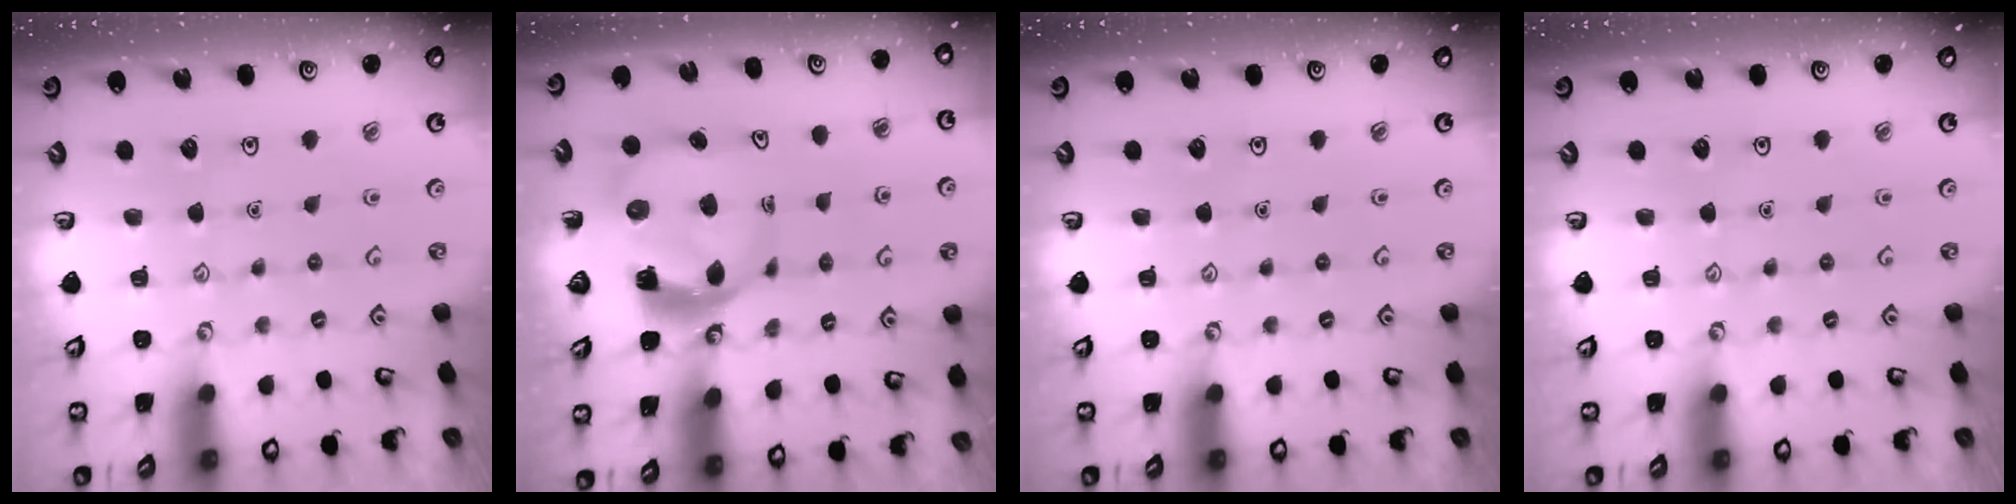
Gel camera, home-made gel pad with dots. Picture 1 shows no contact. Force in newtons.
{"total": 6.8, "press": 6.7, "slide": 1.2}
{"total": 0.0}
{"total": 0.0}